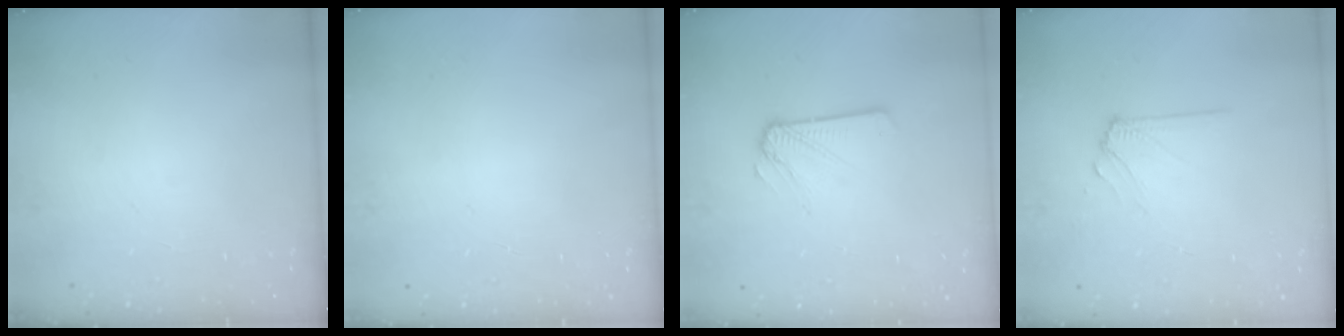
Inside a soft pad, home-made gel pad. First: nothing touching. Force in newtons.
{"total": 0.0}
{"total": 2.5, "press": 2.5, "slide": 0.1}
{"total": 6.2, "press": 6.2, "slide": 0.9}